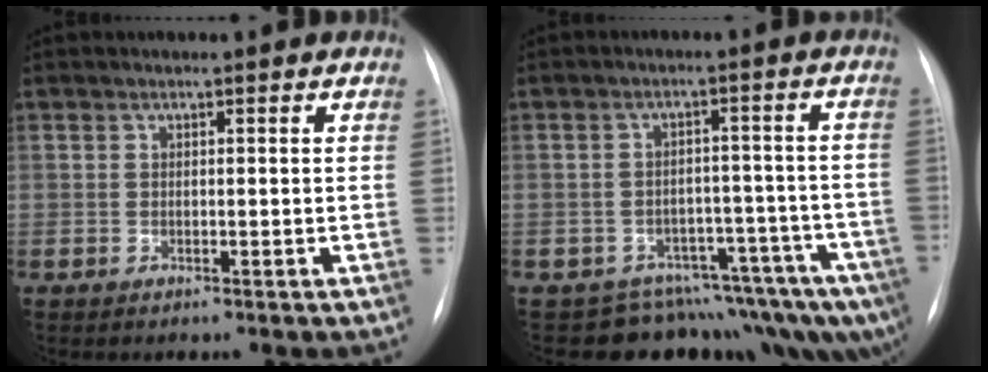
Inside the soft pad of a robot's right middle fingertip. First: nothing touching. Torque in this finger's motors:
{"motor_torque": [1.09, -1.05, 0.22, 0.05]}